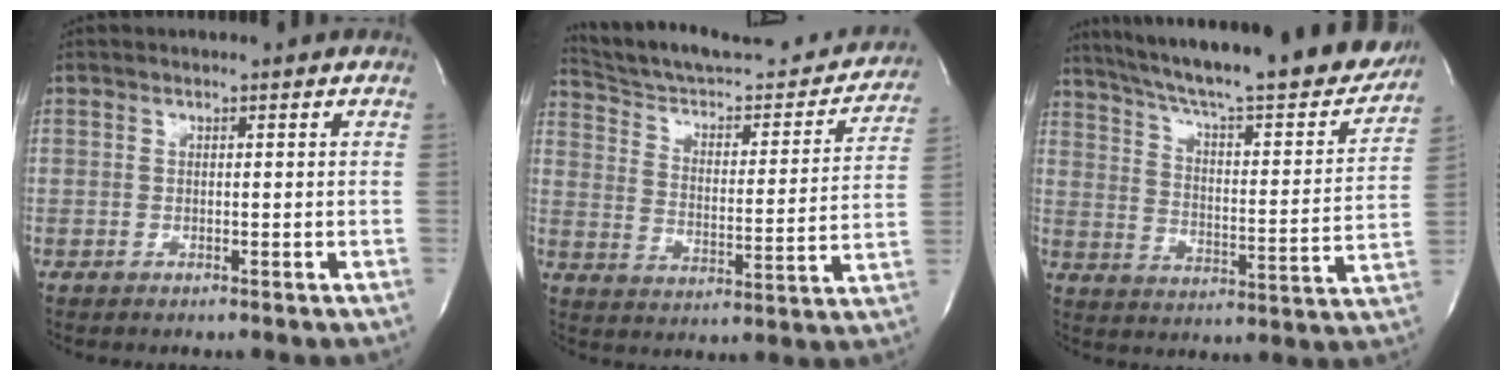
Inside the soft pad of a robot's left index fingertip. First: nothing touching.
{"total": 25.2, "force": [23.3, 4.7, 8.2], "torque": [-0.119, -0.045, 0.313]}
{"total": 28.7, "force": [24.6, 3.9, 14.2], "torque": [-0.233, -0.045, 0.327]}